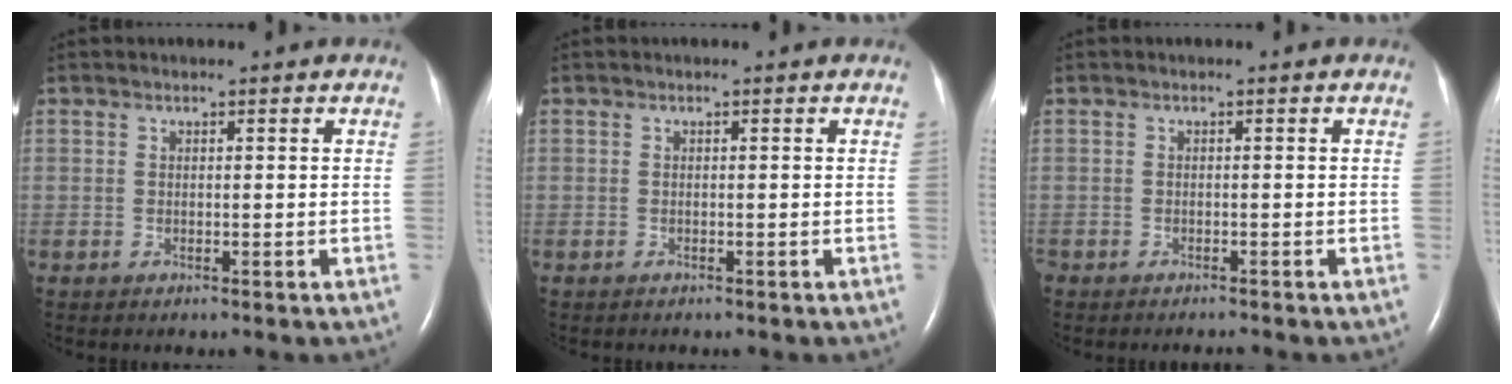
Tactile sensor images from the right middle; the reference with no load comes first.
{"total": 0.0}
{"total": 1.2, "force": [-1.2, 0.1, 0.1], "torque": [-0.003, -0.005, -0.017]}